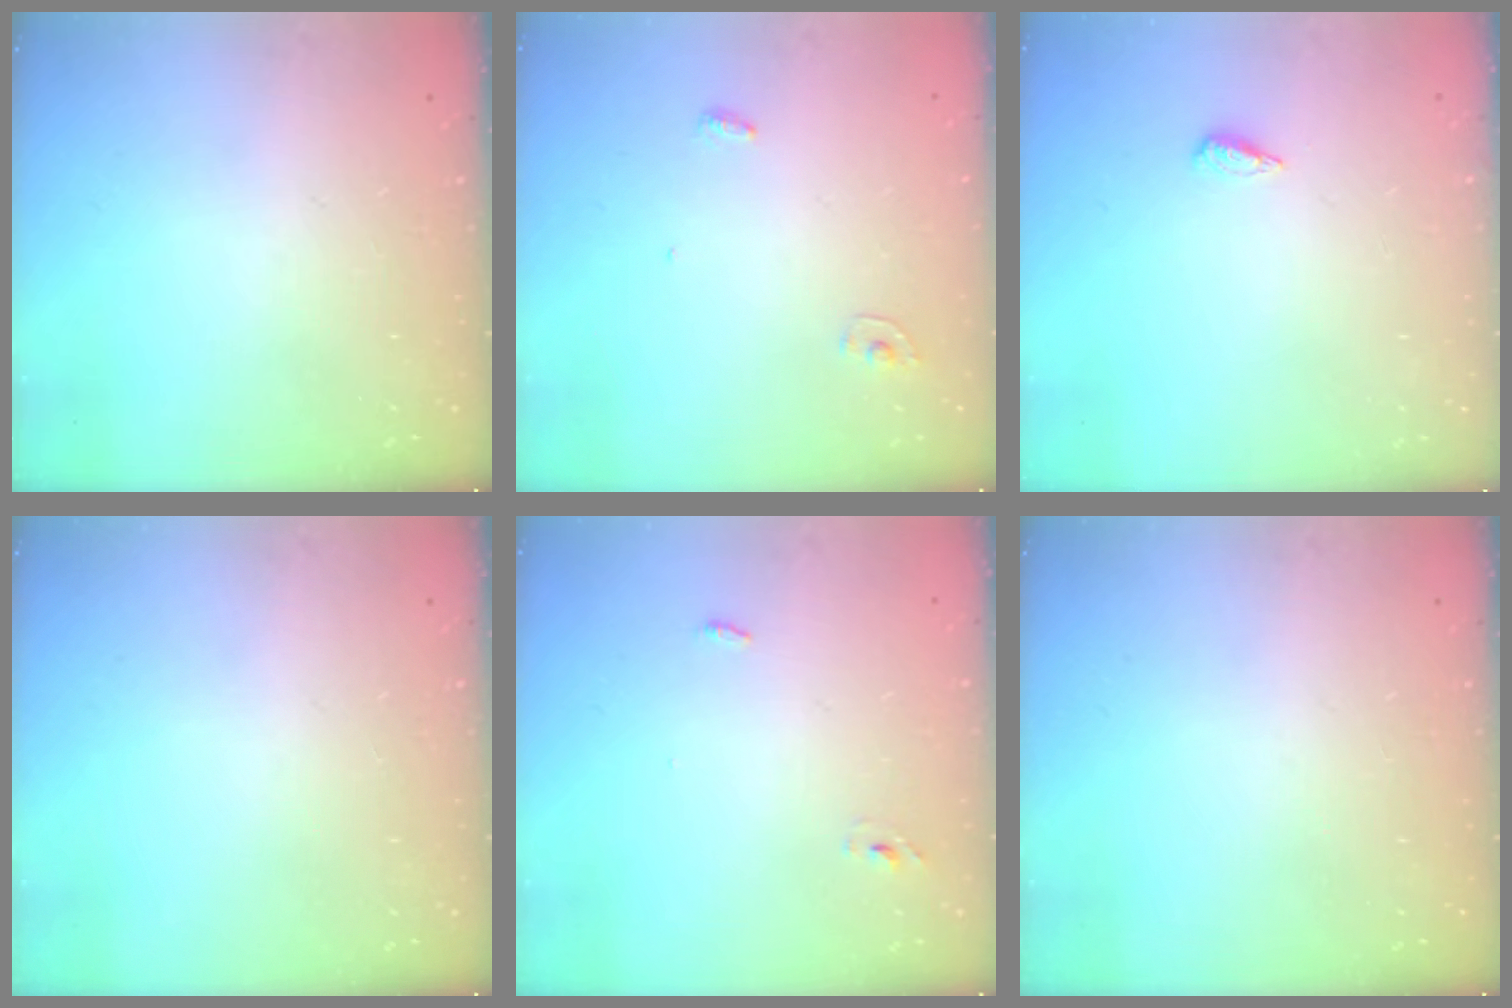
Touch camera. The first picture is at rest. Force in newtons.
{"total": 3.6, "press": 3.5, "slide": 0.3}
{"total": 2.2, "press": 2.2, "slide": 0.4}
{"total": 0.0}
{"total": 2.7, "press": 2.6, "slide": 0.9}
{"total": 0.0}